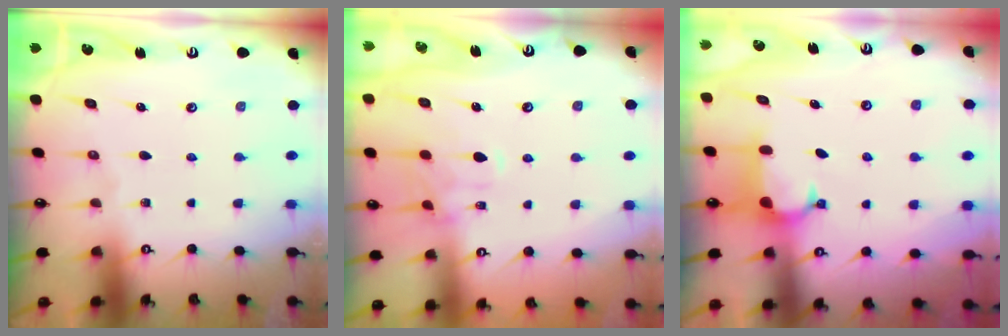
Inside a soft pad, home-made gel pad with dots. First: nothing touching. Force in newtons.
{"total": 2.4, "press": 2.0, "slide": 1.4}
{"total": 1.9, "press": 1.8, "slide": 0.7}